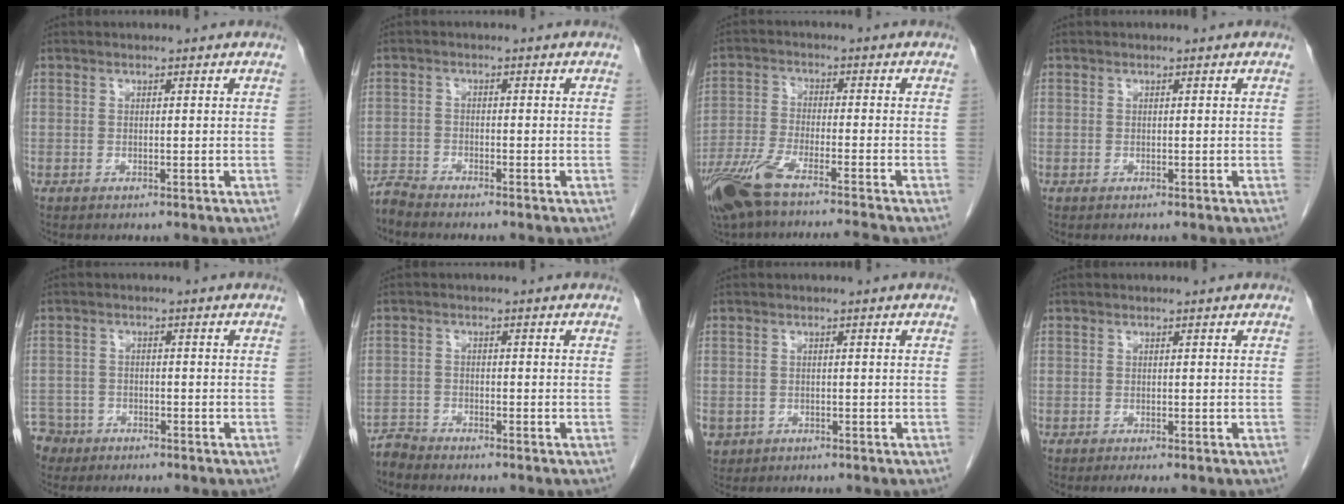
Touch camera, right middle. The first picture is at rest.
{"total": 2.4, "force": [-2.3, -0.4, 0.0], "torque": [0.005, -0.012, -0.047]}
{"total": 13.4, "force": [-10.8, 0.3, 7.9], "torque": [-0.154, -0.028, -0.187]}
{"total": 0.0}
{"total": 5.1, "force": [-3.9, 3.2, -0.5], "torque": [0.012, 0.003, -0.076]}
{"total": 2.4, "force": [-2.3, 0.0, -0.5], "torque": [0.019, -0.010, -0.045]}
{"total": 3.0, "force": [-1.4, 2.6, 0.6], "torque": [-0.006, 0.001, -0.019]}
{"total": 1.1, "force": [-0.8, 0.1, 0.6], "torque": [-0.010, -0.004, -0.012]}